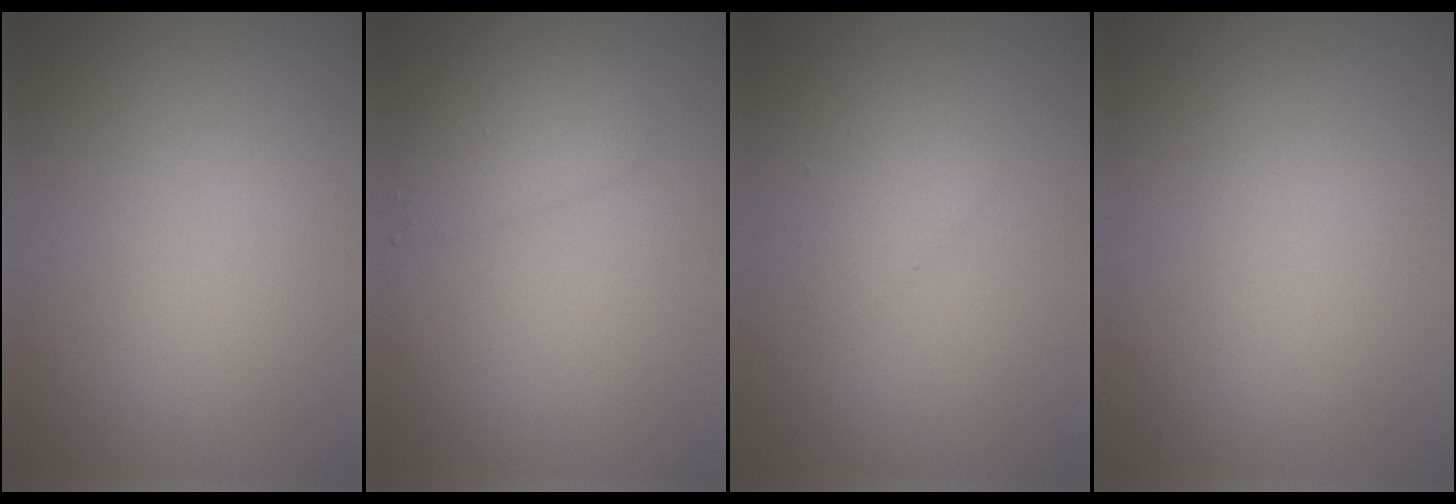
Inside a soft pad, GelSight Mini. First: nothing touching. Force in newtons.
{"total": 2.1, "press": 2.1, "slide": 0.1}
{"total": 1.4, "press": 1.4, "slide": 0.1}
{"total": 0.0}